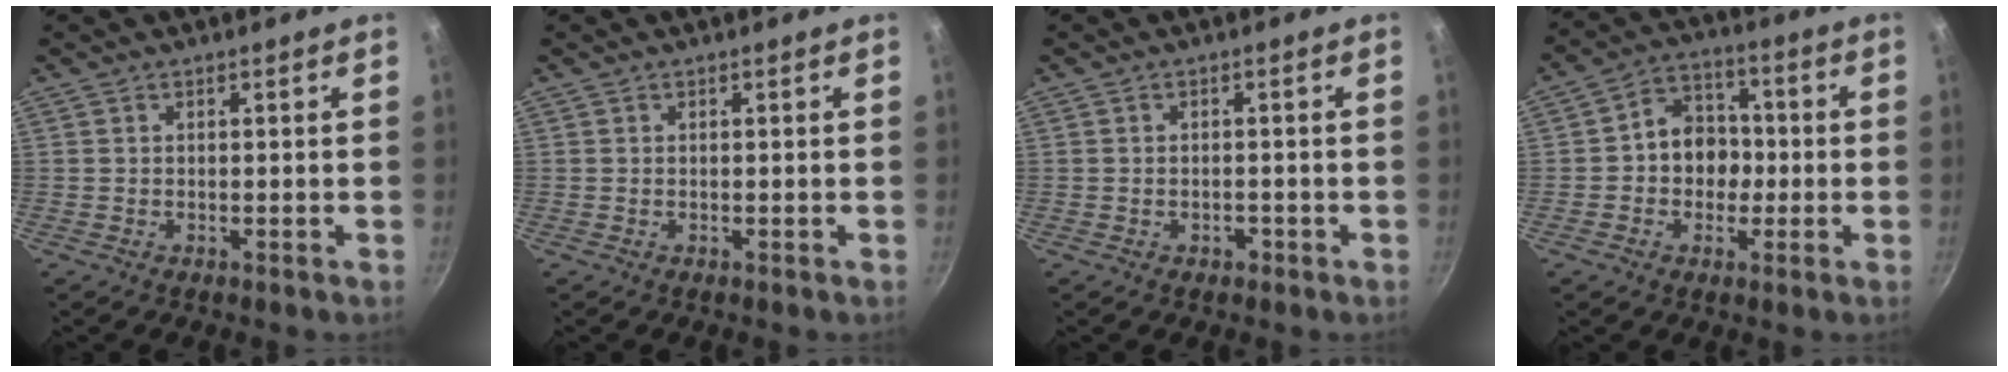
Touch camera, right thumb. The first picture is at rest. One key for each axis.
{"total": 0.0}
{"total": 1.5, "fx": -0.7, "fy": 1.0, "fz": 0.8, "tx": -0.009, "ty": 0.006, "tz": -0.008}
{"total": 9.1, "fx": -0.8, "fy": 7.7, "fz": 4.9, "tx": -0.025, "ty": 0.027, "tz": -0.025}